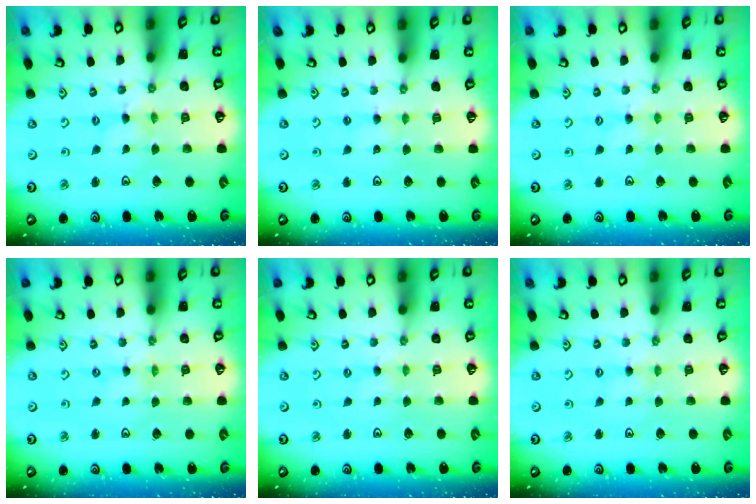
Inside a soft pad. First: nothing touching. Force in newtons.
{"total": 1.8, "press": 1.8, "slide": 0.2}
{"total": 1.3, "press": 1.3, "slide": 0.3}
{"total": 0.0}
{"total": 1.4, "press": 1.3, "slide": 0.4}
{"total": 2.3, "press": 2.3, "slide": 0.4}